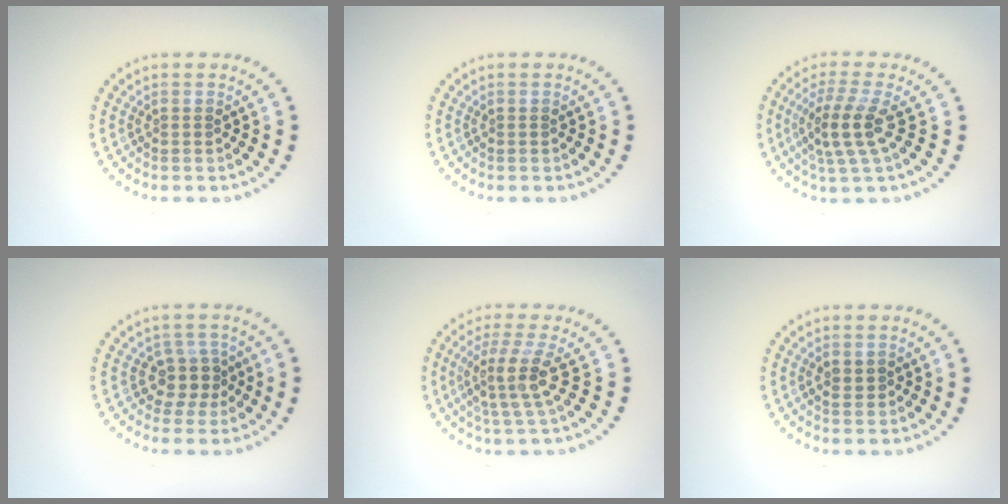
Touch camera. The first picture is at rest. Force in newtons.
{"total": 0.0}
{"total": 3.8, "press": 3.1, "slide": 2.2}
{"total": 2.5, "press": 2.0, "slide": 1.6}
{"total": 3.7, "press": 2.7, "slide": 2.5}
{"total": 0.9, "press": 0.9, "slide": 0.2}